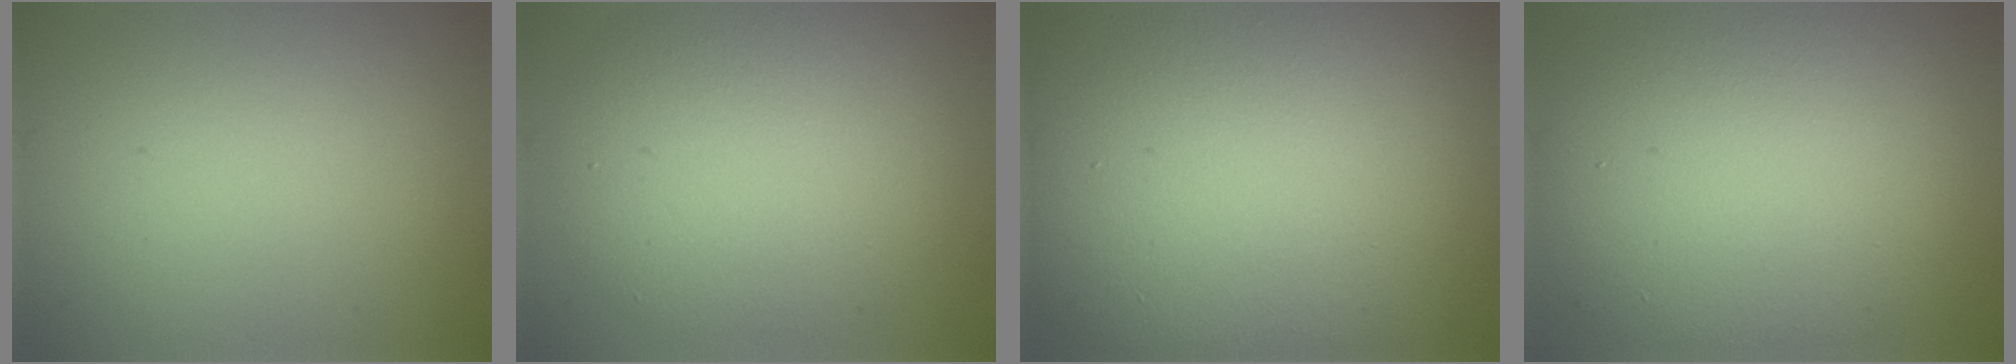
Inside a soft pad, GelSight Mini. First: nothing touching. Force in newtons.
{"total": 7.4, "press": 7.4, "slide": 0.8}
{"total": 17.3, "press": 17.3, "slide": 0.9}
{"total": 12.3, "press": 12.3, "slide": 0.6}